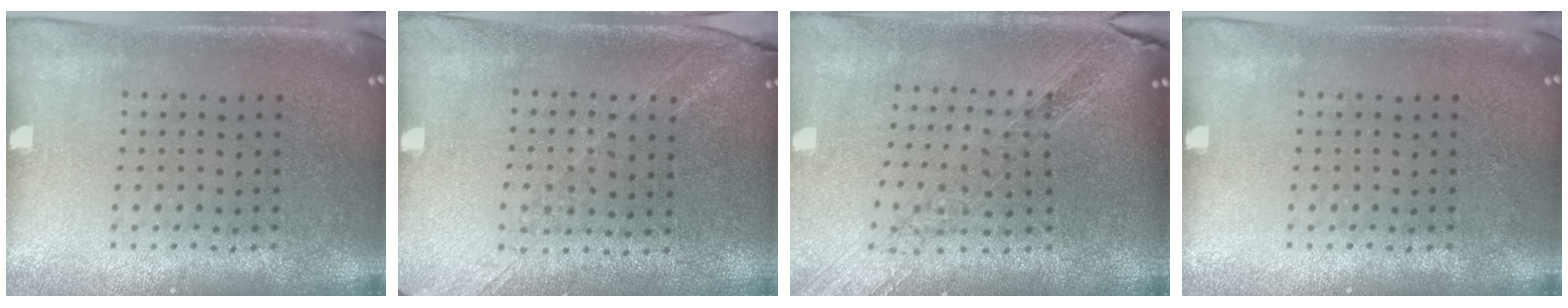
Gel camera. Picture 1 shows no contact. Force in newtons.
{"total": 1.3, "press": 1.2, "slide": 0.5}
{"total": 1.3, "press": 1.3, "slide": 0.4}
{"total": 0.0}